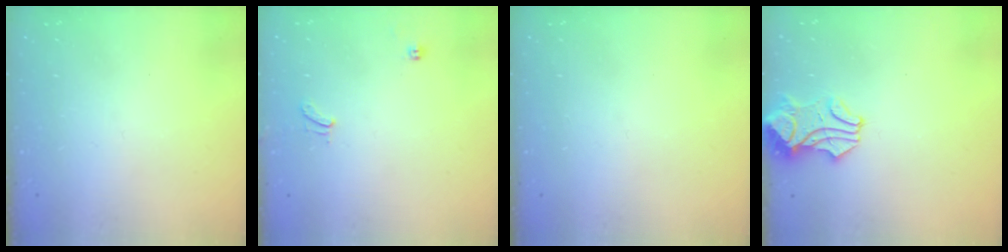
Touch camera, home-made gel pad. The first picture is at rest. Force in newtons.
{"total": 1.5, "press": 1.2, "slide": 1.0}
{"total": 0.0}
{"total": 1.6, "press": 1.3, "slide": 0.9}